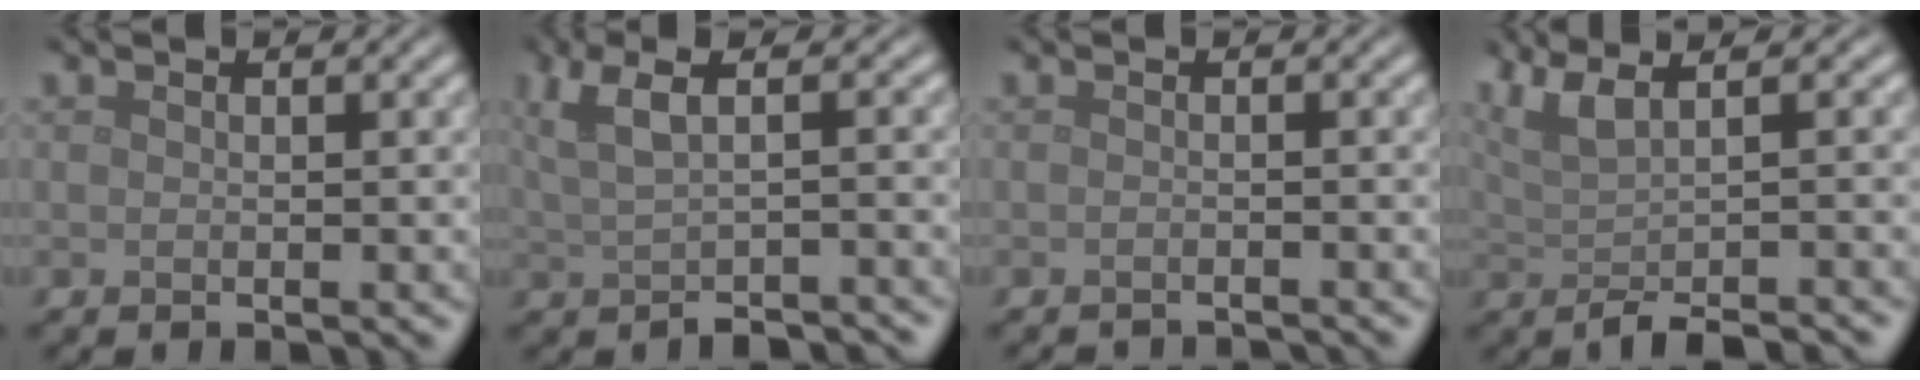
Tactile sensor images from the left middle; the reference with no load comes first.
{"total": 4.4, "force": [0.4, 1.7, 4.0], "torque": [-0.063, -0.001, 0.006]}
{"total": 2.0, "force": [-2.0, 0.1, 0.4], "torque": [0.004, -0.008, -0.029]}
{"total": 4.8, "force": [0.0, 1.5, 4.6], "torque": [-0.065, 0.001, -0.004]}